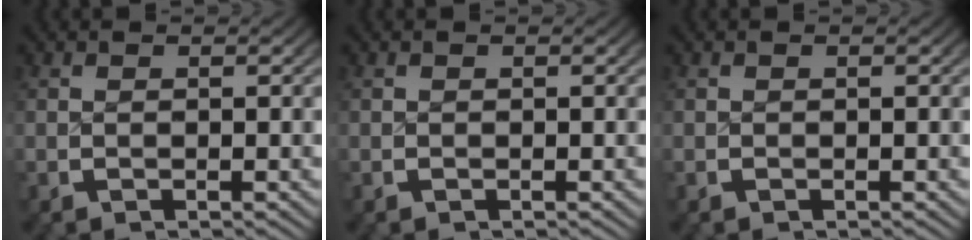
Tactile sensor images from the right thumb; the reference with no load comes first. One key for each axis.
{"total": 0.0}
{"total": 0.0}